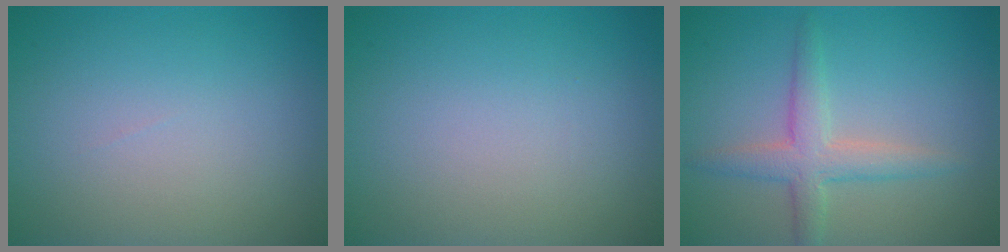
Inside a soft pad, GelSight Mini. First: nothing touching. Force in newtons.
{"total": 0.0}
{"total": 3.2, "press": 3.2, "slide": 0.1}